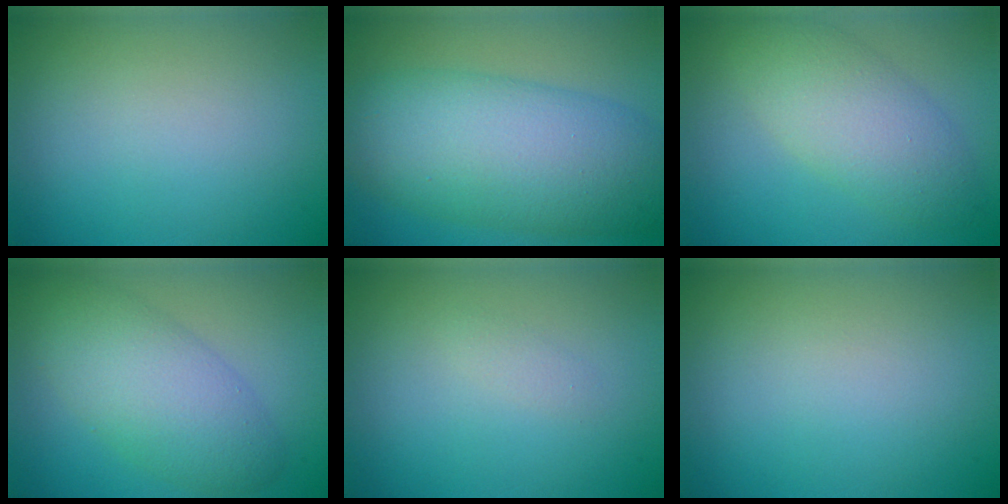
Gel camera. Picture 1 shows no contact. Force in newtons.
{"total": 10.3, "press": 10.3, "slide": 0.3}
{"total": 5.3, "press": 5.3, "slide": 0.4}
{"total": 6.3, "press": 6.3, "slide": 0.2}
{"total": 0.7, "press": 0.7, "slide": 0.0}
{"total": 0.0}